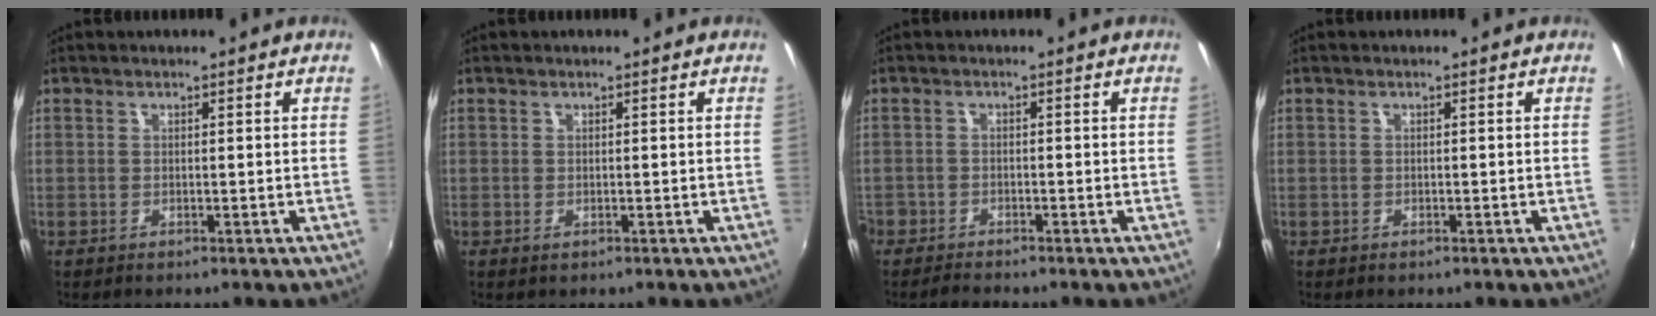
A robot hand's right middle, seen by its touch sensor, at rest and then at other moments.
{"total": 0.0}
{"total": 2.8, "force": [-2.7, 0.9, 0.3], "torque": [-0.022, -0.009, -0.054]}
{"total": 0.0}